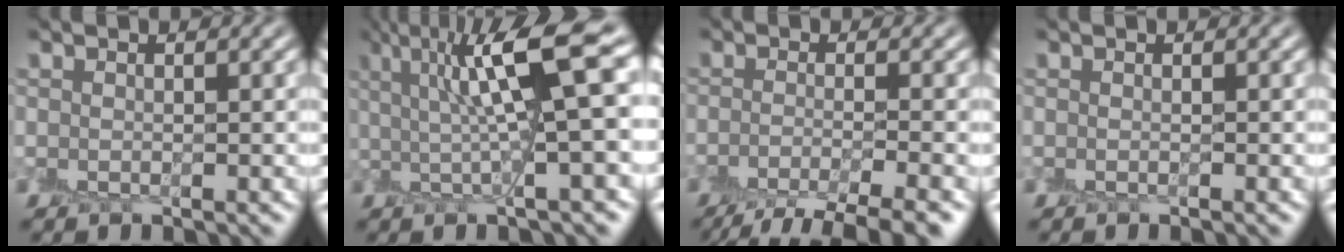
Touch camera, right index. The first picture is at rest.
{"total": 8.3, "force": [2.6, 1.3, 7.8], "torque": [-0.114, 0.009, 0.042]}
{"total": 5.8, "force": [-4.1, 1.2, 3.9], "torque": [-0.048, -0.005, -0.075]}
{"total": 0.0}